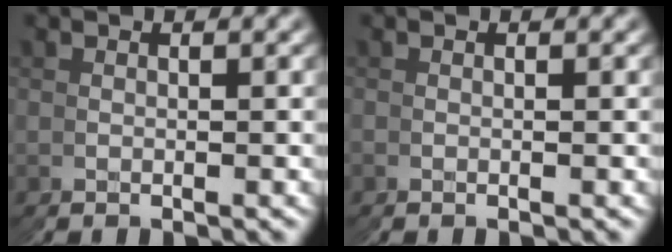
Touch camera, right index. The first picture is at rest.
{"total": 0.0}